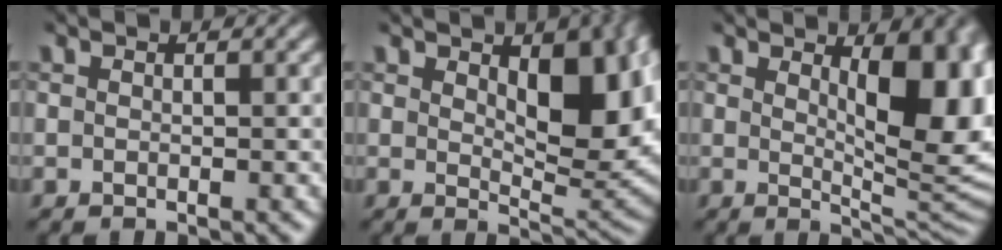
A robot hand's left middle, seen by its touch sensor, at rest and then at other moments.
{"total": 8.1, "force": [1.8, 4.0, 6.8], "torque": [-0.099, -0.008, 0.037]}
{"total": 10.0, "force": [2.3, 4.2, 8.8], "torque": [-0.097, 0.000, 0.038]}